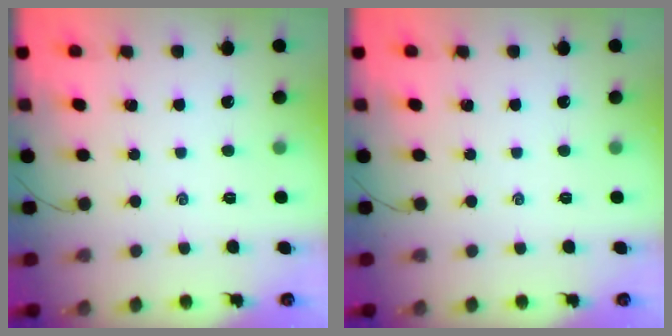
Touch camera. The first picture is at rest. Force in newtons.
{"total": 0.0}